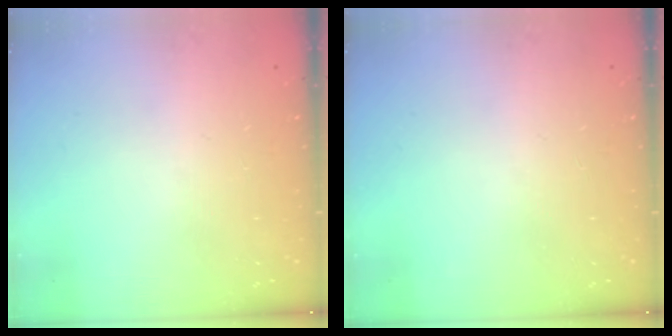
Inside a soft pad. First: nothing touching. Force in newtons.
{"total": 0.0}